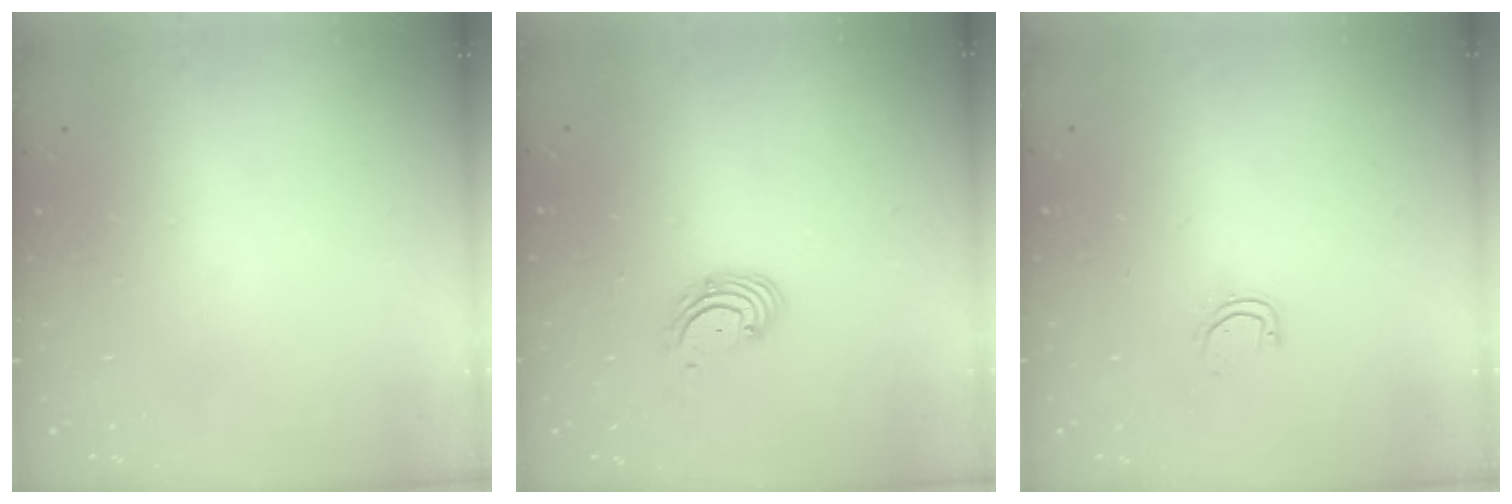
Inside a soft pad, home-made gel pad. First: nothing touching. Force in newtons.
{"total": 2.9, "press": 2.9, "slide": 0.1}
{"total": 4.1, "press": 4.1, "slide": 0.3}